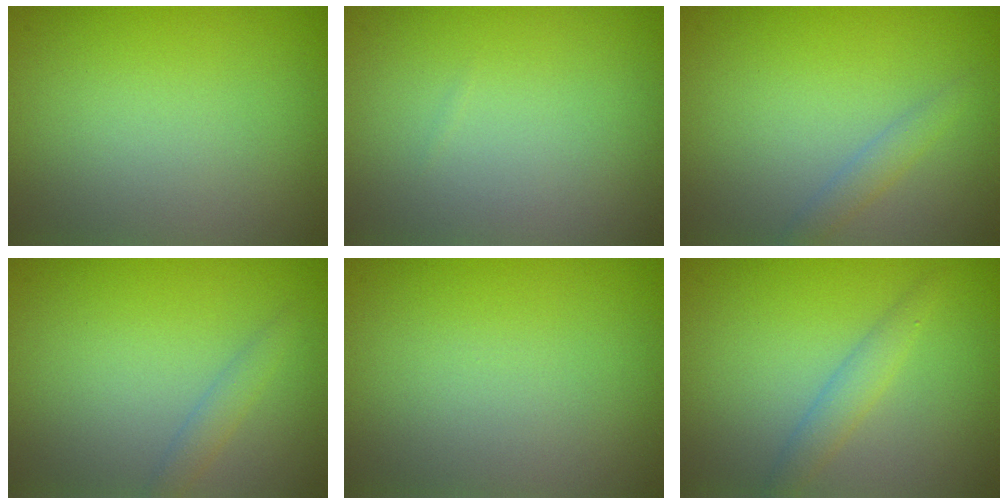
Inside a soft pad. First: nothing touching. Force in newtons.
{"total": 0.0}
{"total": 1.4, "press": 1.4, "slide": 0.0}
{"total": 1.3, "press": 1.3, "slide": 0.1}
{"total": 0.0}
{"total": 1.9, "press": 1.9, "slide": 0.1}